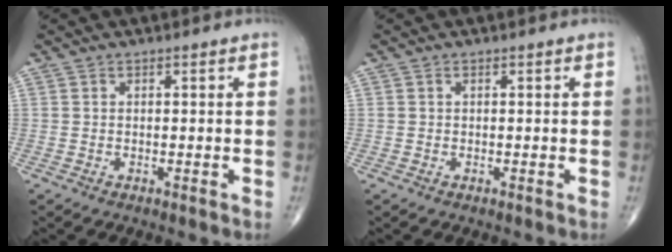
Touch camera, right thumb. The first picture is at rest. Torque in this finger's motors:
{"motor_torque": [-0.07, -0.28, 0.07, 0.26, -0.03]}